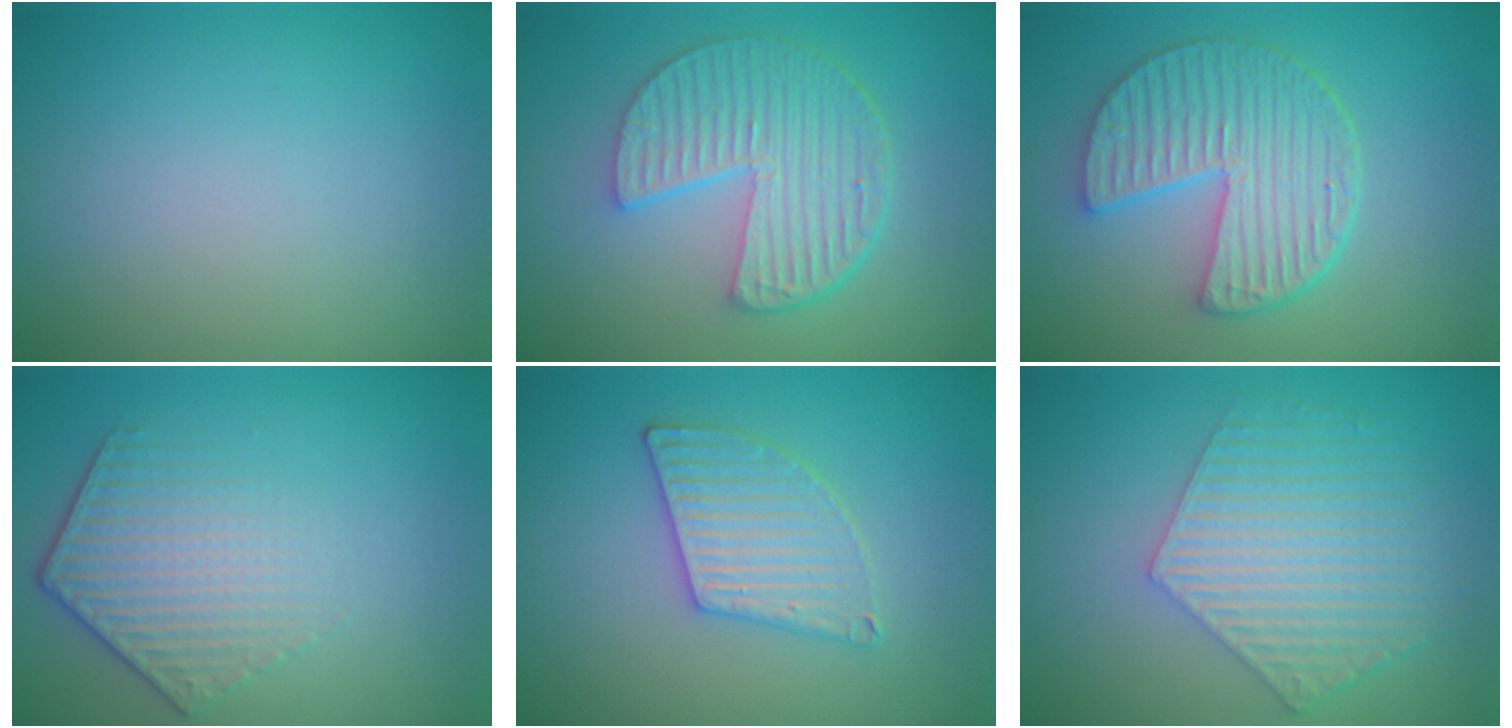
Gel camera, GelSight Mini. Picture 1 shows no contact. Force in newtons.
{"total": 6.2, "press": 4.4, "slide": 4.3}
{"total": 5.9, "press": 4.7, "slide": 3.5}
{"total": 4.5, "press": 3.2, "slide": 3.1}
{"total": 3.2, "press": 3.2, "slide": 0.3}
{"total": 5.9, "press": 4.4, "slide": 3.9}